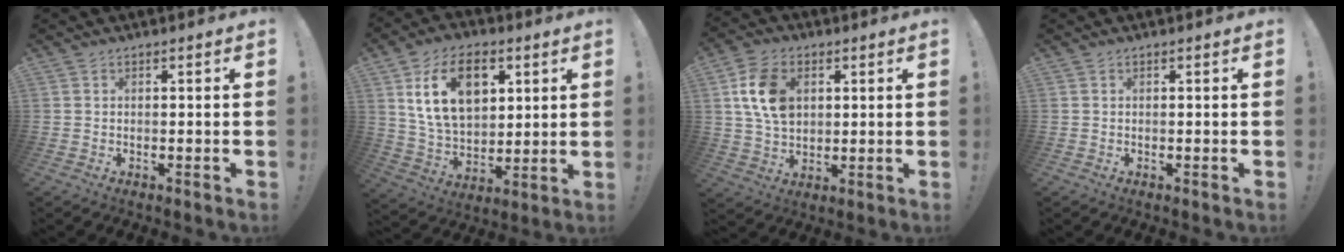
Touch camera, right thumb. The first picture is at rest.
{"total": 18.0, "force": [7.0, 11.6, 11.9], "torque": [-0.209, -0.015, 0.124]}
{"total": 13.7, "force": [3.7, 10.1, 8.6], "torque": [-0.147, 0.005, 0.074]}
{"total": 0.0}